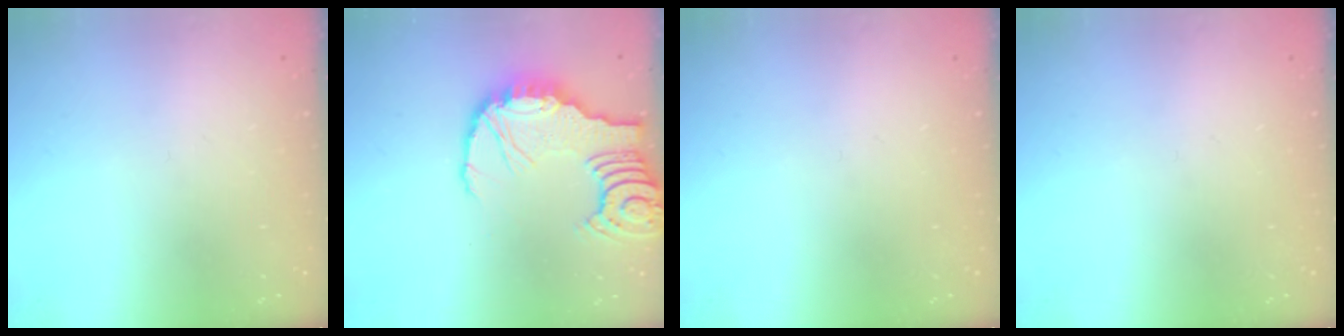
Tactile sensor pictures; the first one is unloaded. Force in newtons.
{"total": 13.8, "press": 13.7, "slide": 1.6}
{"total": 0.0}
{"total": 0.0}